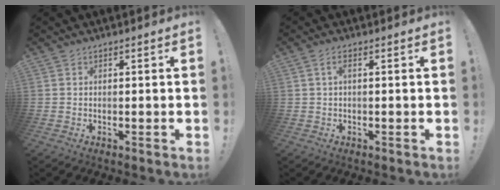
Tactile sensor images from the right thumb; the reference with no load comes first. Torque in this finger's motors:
{"motor_torque": [-0.28, -0.01, -0.14, 0.16, 0.10]}